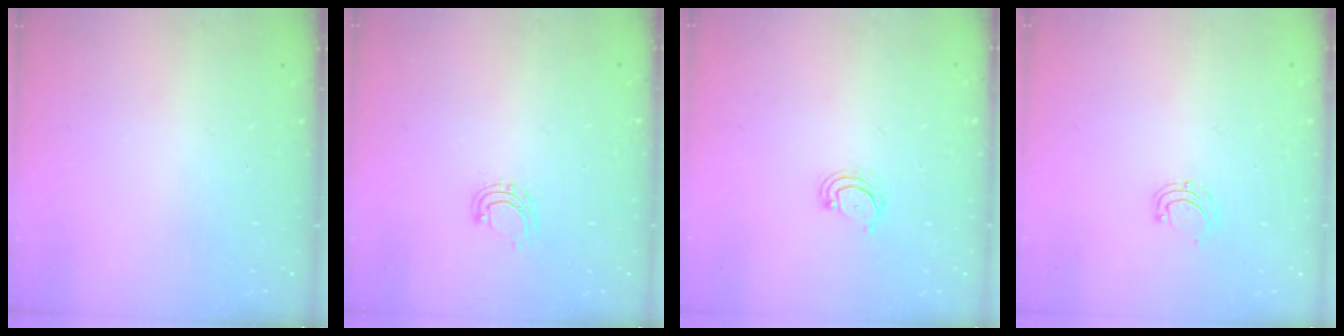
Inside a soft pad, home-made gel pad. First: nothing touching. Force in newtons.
{"total": 5.4, "press": 5.3, "slide": 0.7}
{"total": 3.9, "press": 3.9, "slide": 0.3}
{"total": 4.6, "press": 4.5, "slide": 0.5}